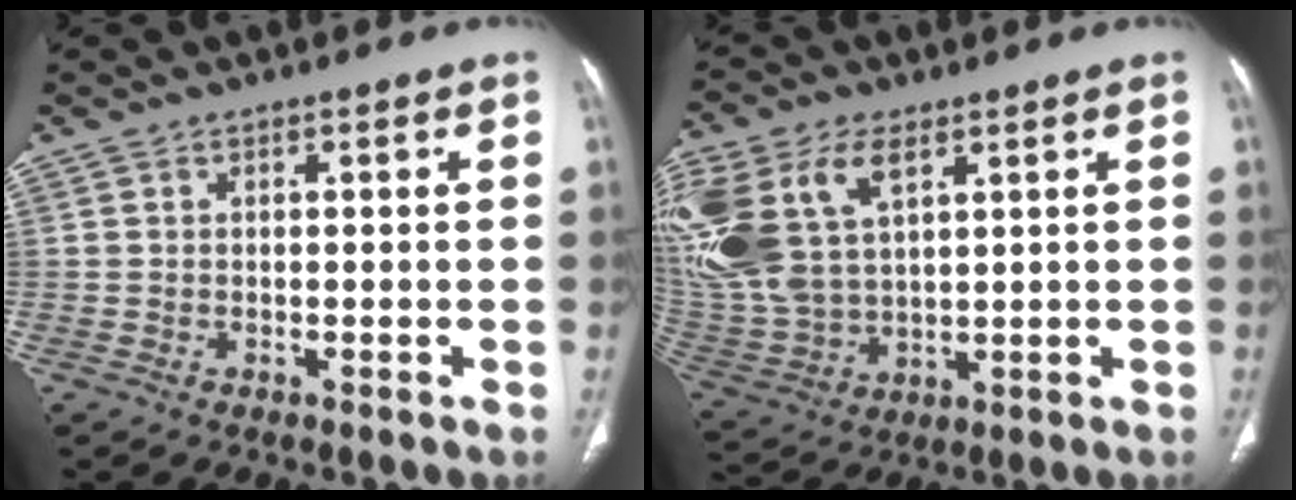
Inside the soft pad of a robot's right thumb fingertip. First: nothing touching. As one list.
[{"total": 21.7, "force": [8.4, 12.9, 15.3], "torque": [-0.366, 0.000, 0.169]}]